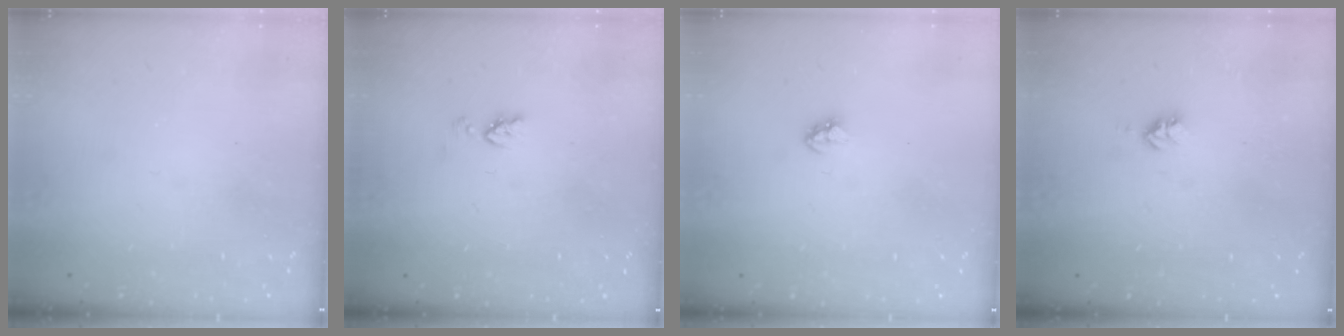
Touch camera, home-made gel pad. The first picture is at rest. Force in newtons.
{"total": 4.0, "press": 4.0, "slide": 0.6}
{"total": 2.9, "press": 2.9, "slide": 0.2}
{"total": 2.8, "press": 2.8, "slide": 0.2}